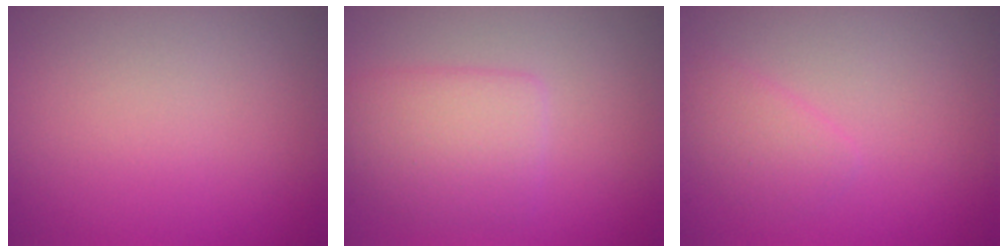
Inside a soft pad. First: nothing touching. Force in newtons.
{"total": 3.5, "press": 3.5, "slide": 0.1}
{"total": 1.6, "press": 1.6, "slide": 0.1}